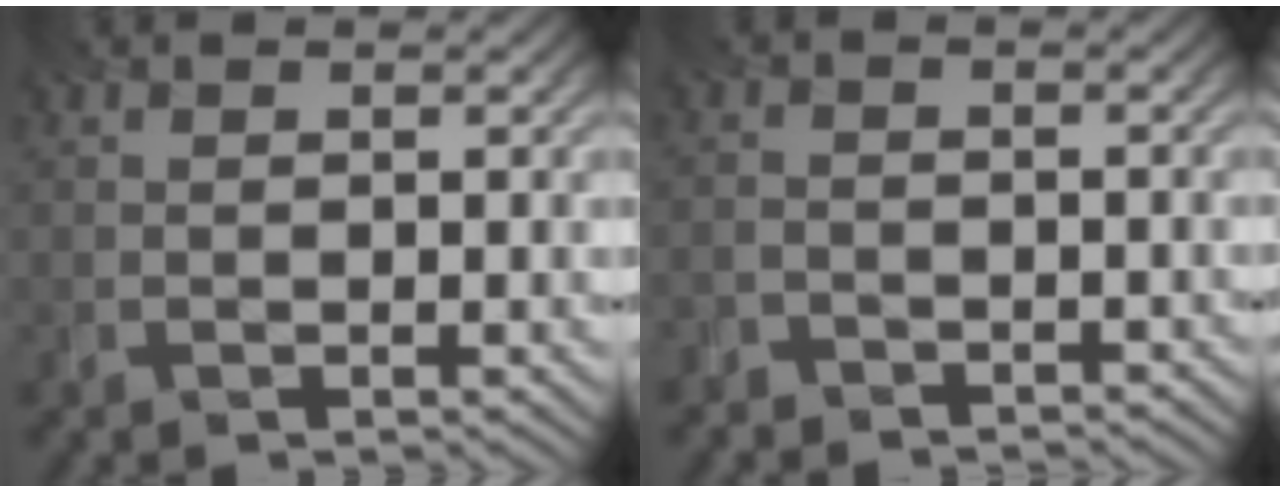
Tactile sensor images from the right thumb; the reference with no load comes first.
{"total": 3.0, "force": [-2.9, 0.8, 0.2], "torque": [0.004, -0.004, -0.058]}